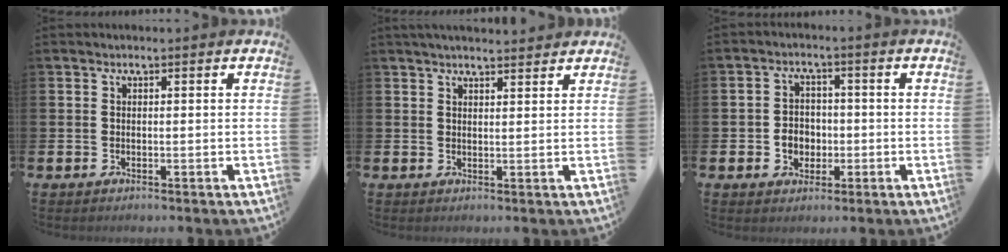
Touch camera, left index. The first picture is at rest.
{"total": 2.6, "force": [2.6, 0.2, 0.5], "torque": [-0.012, -0.008, 0.046]}
{"total": 3.6, "force": [-0.8, 3.2, 1.6], "torque": [-0.022, 0.001, -0.024]}